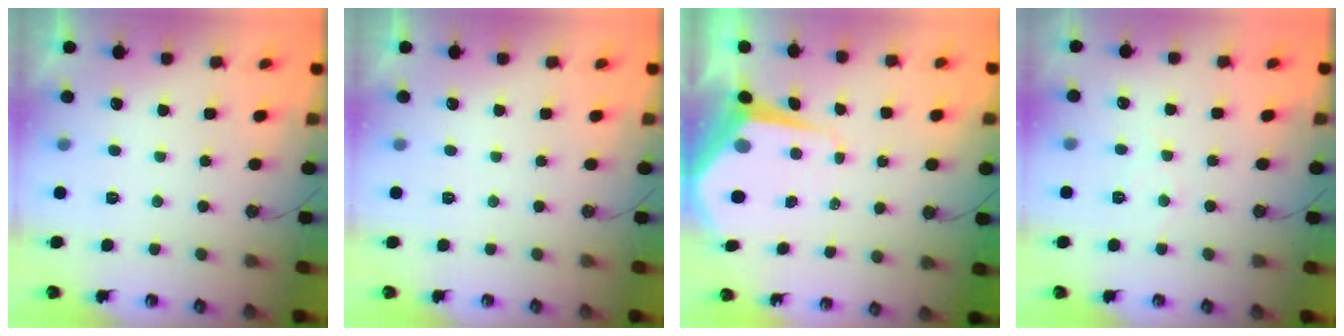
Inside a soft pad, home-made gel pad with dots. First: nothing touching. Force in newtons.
{"total": 0.0}
{"total": 8.6, "press": 8.6, "slide": 0.8}
{"total": 4.9, "press": 4.8, "slide": 0.7}